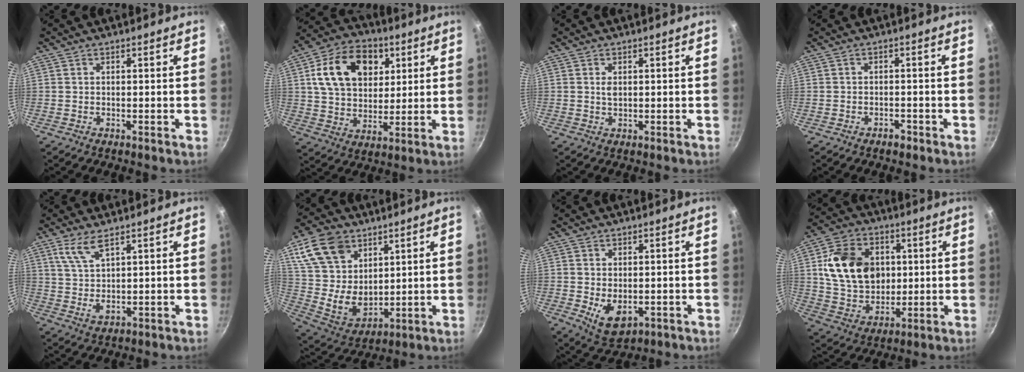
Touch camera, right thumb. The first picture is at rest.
{"total": 17.3, "force": [5.6, 12.3, 10.8], "torque": [-0.153, -0.001, 0.087]}
{"total": 1.5, "force": [0.4, 0.9, 1.1], "torque": [-0.019, 0.000, 0.007]}
{"total": 1.9, "force": [-1.2, 1.2, 0.9], "torque": [-0.010, 0.013, -0.013]}
{"total": 6.3, "force": [3.8, 2.3, 4.6], "torque": [-0.086, -0.024, 0.081]}
{"total": 18.1, "force": [8.5, 12.5, 9.8], "torque": [-0.156, -0.036, 0.178]}
{"total": 6.7, "force": [-0.8, 4.3, 5.0], "torque": [-0.075, -0.016, 0.000]}
{"total": 17.1, "force": [3.0, 13.1, 10.5], "torque": [-0.161, -0.001, 0.058]}